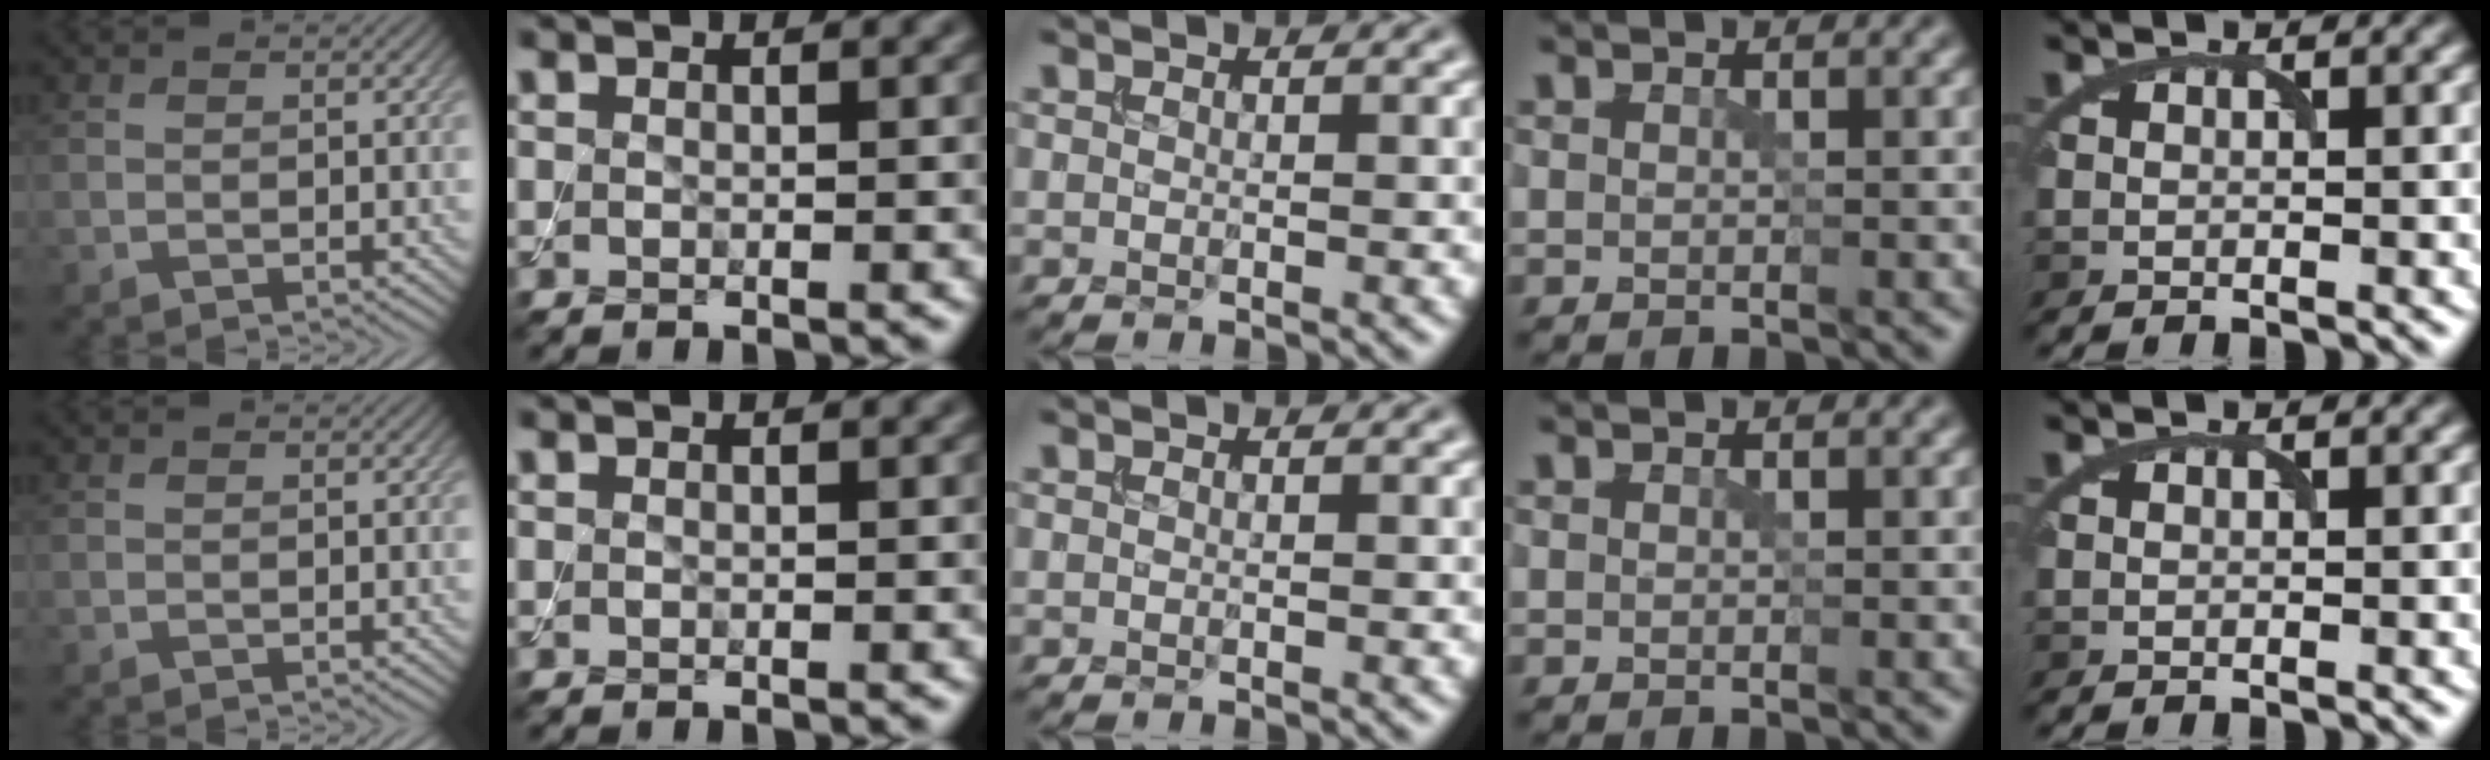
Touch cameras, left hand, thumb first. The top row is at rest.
{}